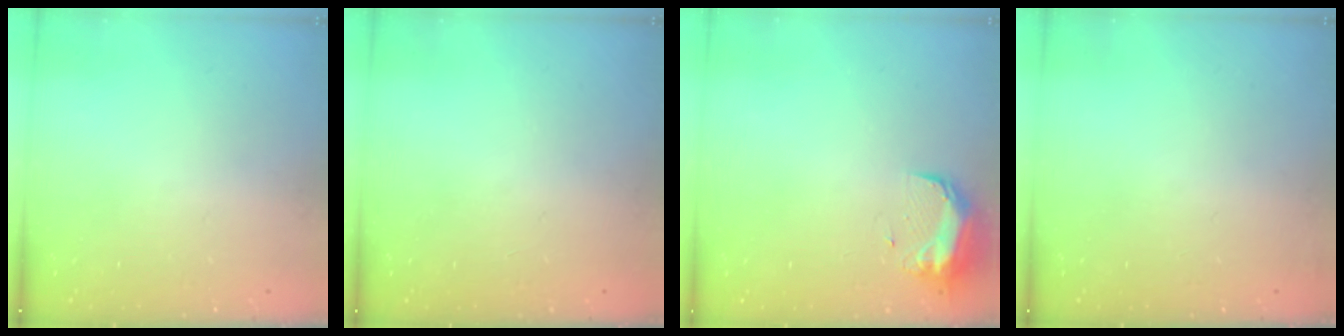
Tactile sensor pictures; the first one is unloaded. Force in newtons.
{"total": 1.0, "press": 0.0, "slide": 1.0}
{"total": 9.7, "press": 9.7, "slide": 0.7}
{"total": 2.8, "press": 2.2, "slide": 1.7}